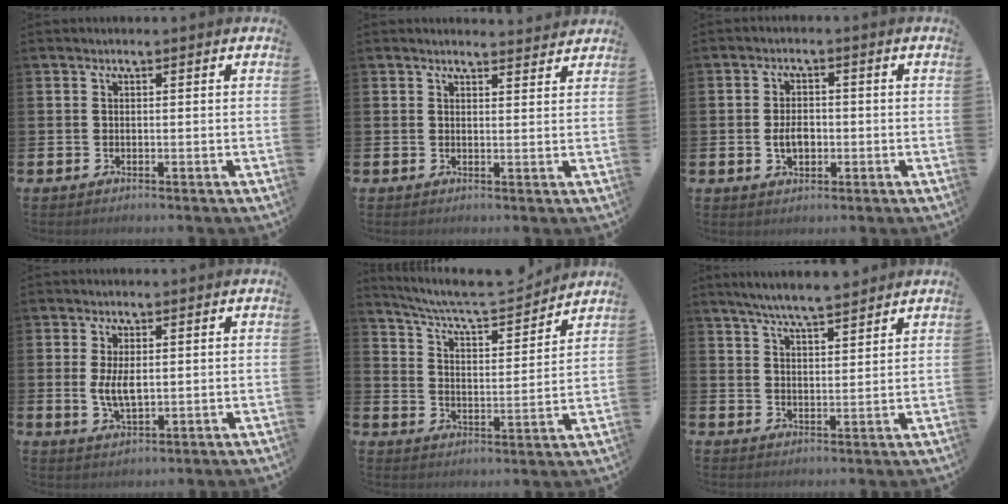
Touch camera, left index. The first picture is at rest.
{"total": 2.4, "force": [2.4, 0.3, -0.1], "torque": [0.006, -0.015, 0.042]}
{"total": 3.2, "force": [-0.5, 2.1, 2.4], "torque": [-0.027, -0.003, -0.015]}
{"total": 4.1, "force": [0.5, 1.9, 3.6], "torque": [-0.061, 0.000, 0.006]}
{"total": 7.8, "force": [7.4, 1.0, 2.4], "torque": [-0.079, -0.053, 0.127]}
{"total": 5.9, "force": [5.7, 0.4, 1.6], "torque": [-0.044, -0.023, 0.102]}